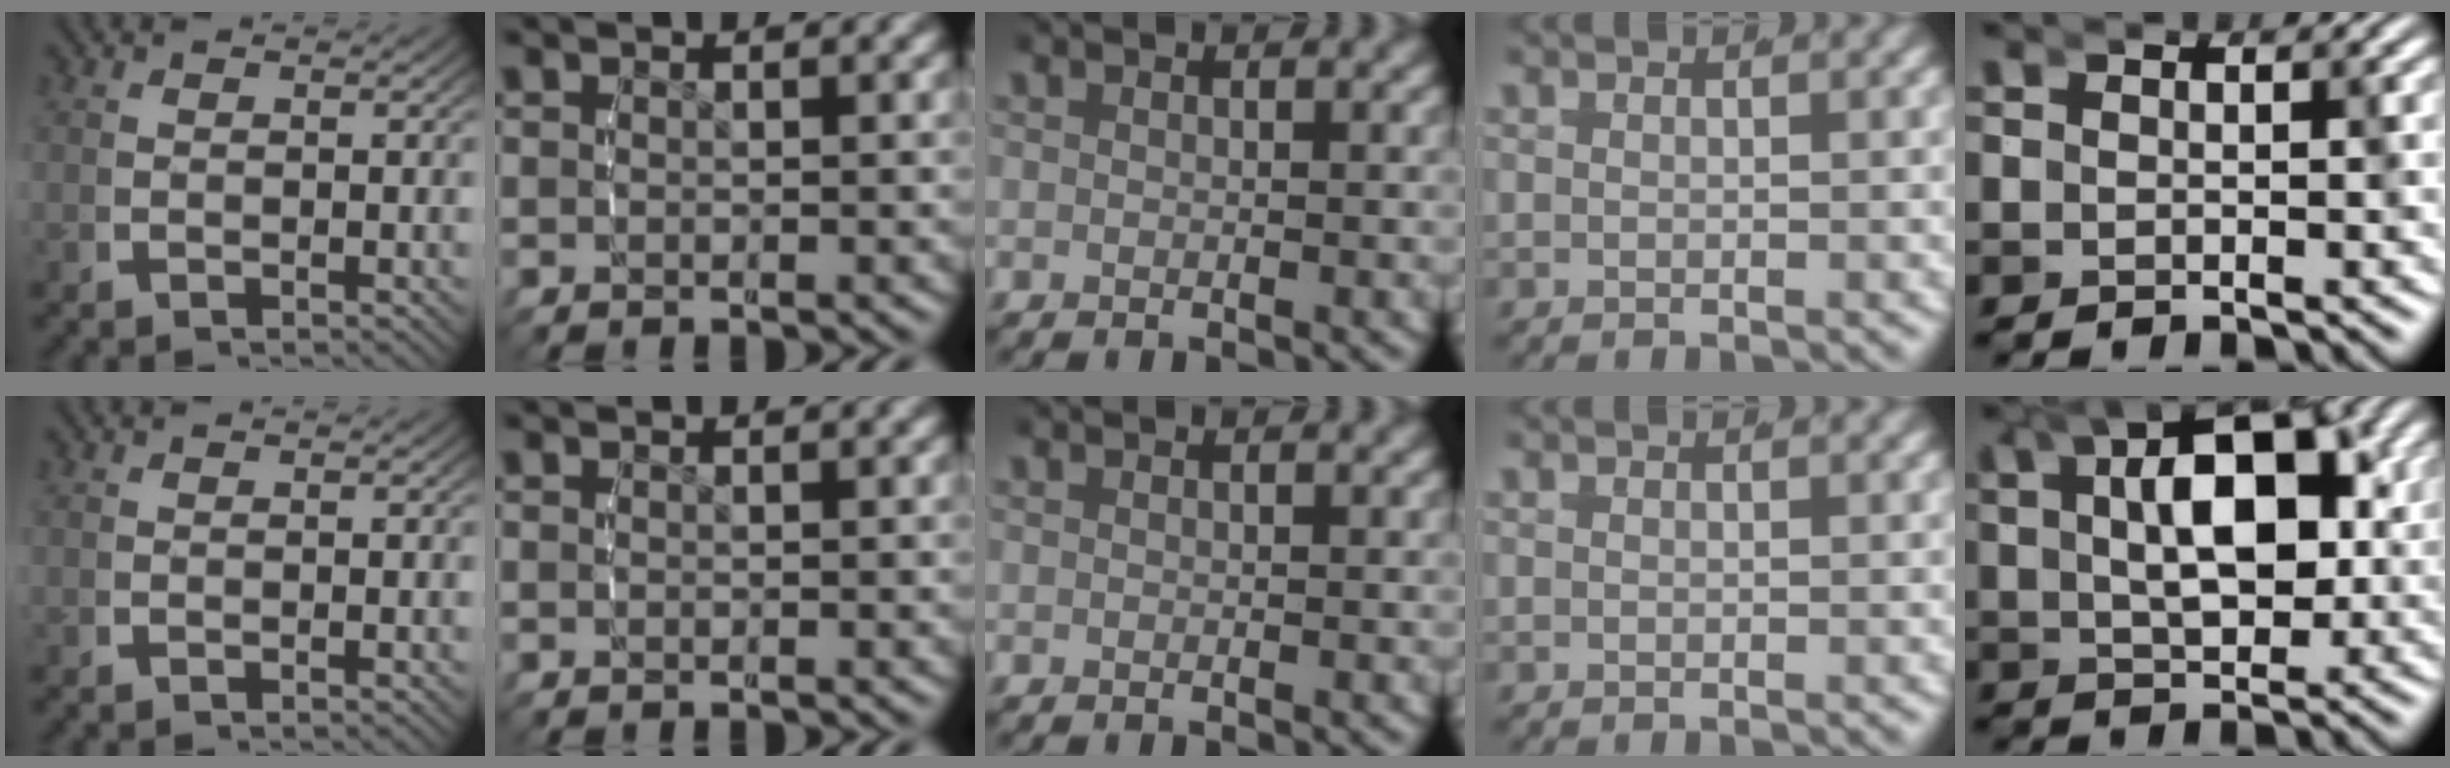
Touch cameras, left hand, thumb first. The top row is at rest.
{"little": {"total": 7.3, "force": [1.4, 3.5, 6.2], "torque": [-0.095, -0.006, 0.021]}}